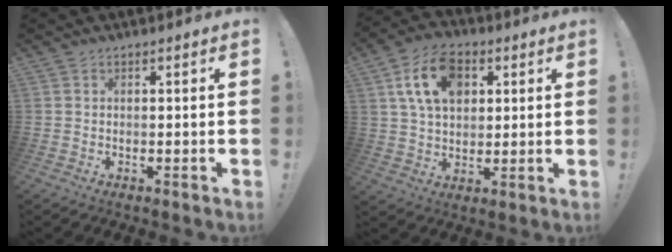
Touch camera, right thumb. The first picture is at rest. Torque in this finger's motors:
{"motor_torque": [0.27, 0.27, 0.27, 0.08, 0.06]}